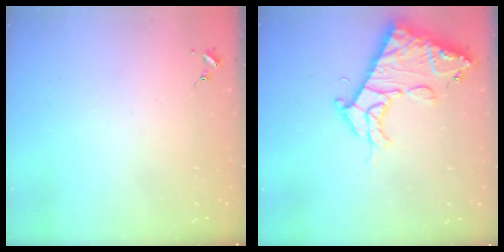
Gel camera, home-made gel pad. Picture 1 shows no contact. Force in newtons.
{"total": 15.7, "press": 15.6, "slide": 1.7}